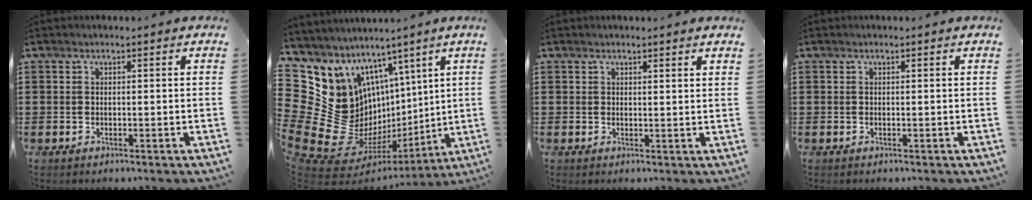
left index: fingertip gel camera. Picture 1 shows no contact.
{"total": 18.7, "force": [0.2, 16.7, 8.4], "torque": [-0.233, -0.060, 0.058]}
{"total": 1.2, "force": [1.1, 0.1, 0.2], "torque": [-0.006, 0.000, 0.022]}
{"total": 0.0}